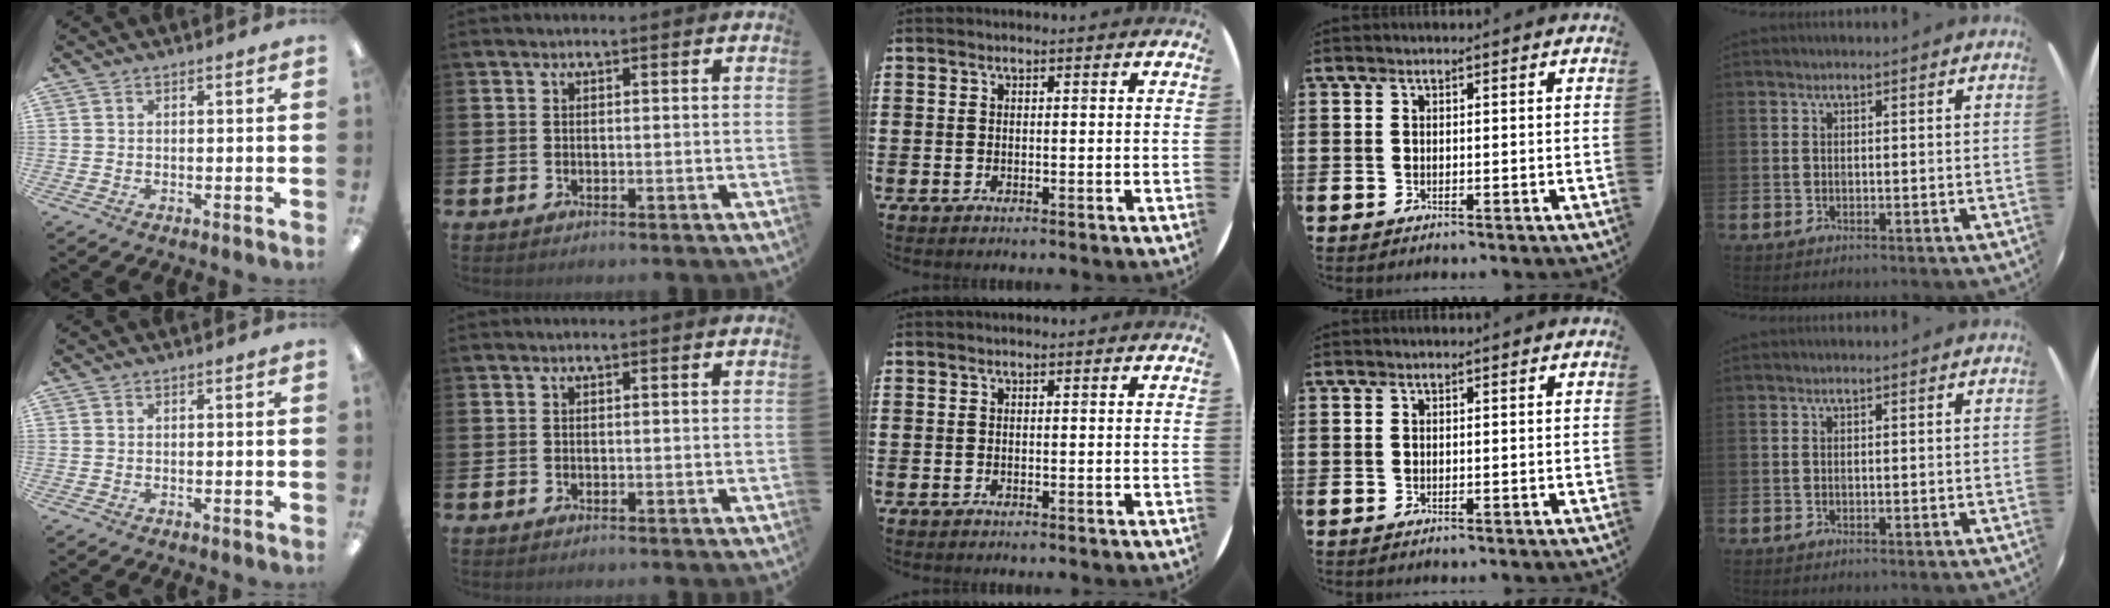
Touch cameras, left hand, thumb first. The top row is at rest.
{}